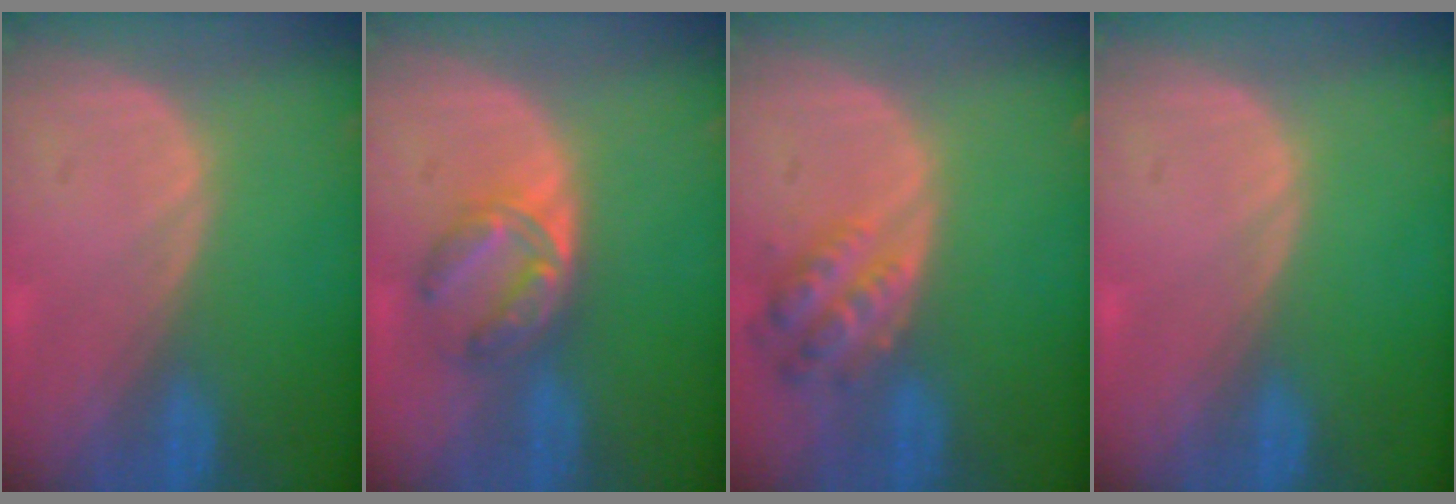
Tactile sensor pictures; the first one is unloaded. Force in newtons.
{"total": 5.6, "press": 5.4, "slide": 1.7}
{"total": 6.0, "press": 5.5, "slide": 2.4}
{"total": 0.0}